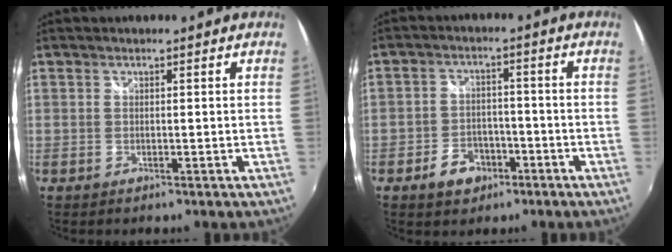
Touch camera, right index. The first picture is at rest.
{"total": 6.2, "force": [-3.6, 4.4, 2.4], "torque": [-0.066, 0.013, -0.050]}